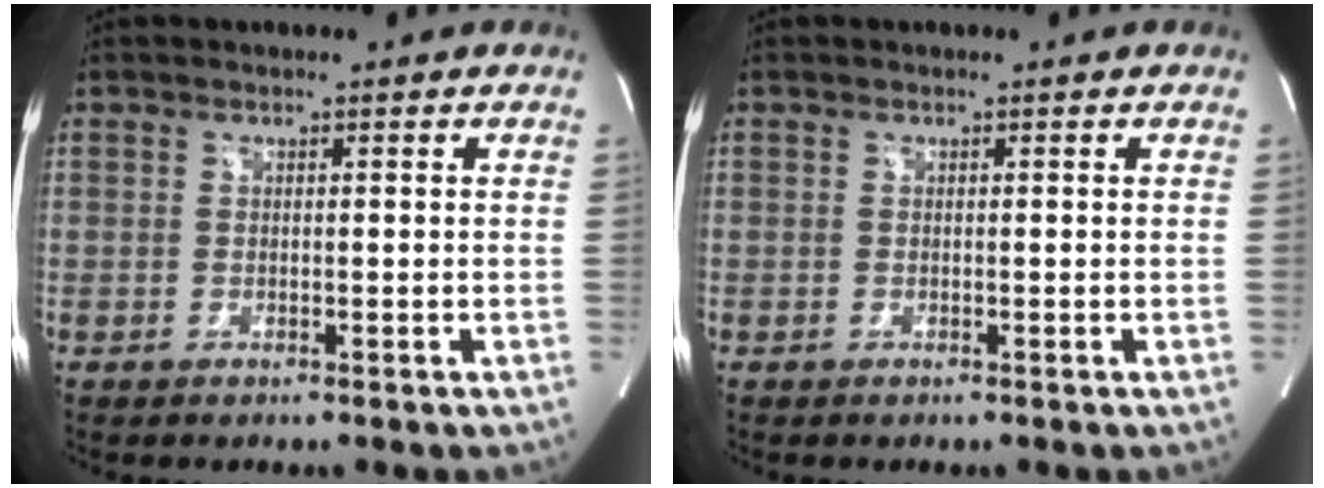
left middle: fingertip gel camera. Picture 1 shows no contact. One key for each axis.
{"total": 0.0}